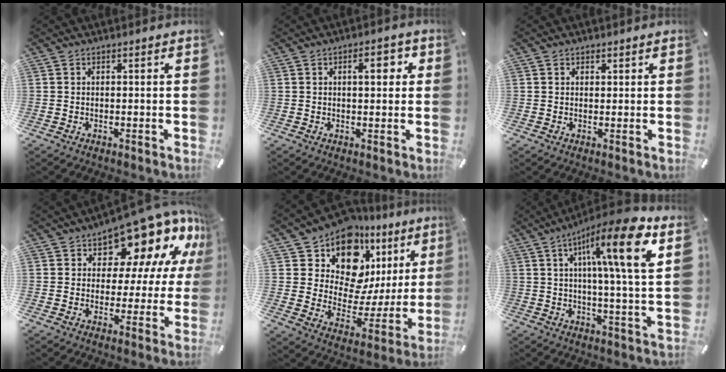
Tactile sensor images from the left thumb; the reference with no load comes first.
{"total": 5.3, "force": [1.5, 2.5, 4.4], "torque": [-0.051, -0.003, 0.013]}
{"total": 1.2, "force": [0.5, 1.1, 0.1], "torque": [0.005, 0.001, 0.006]}
{"total": 16.1, "force": [12.0, 8.0, 7.3], "torque": [-0.113, -0.098, 0.204]}
{"total": 15.3, "force": [11.3, 8.6, 5.8], "torque": [-0.101, -0.112, 0.195]}
{"total": 17.5, "force": [6.8, 2.7, 15.9], "torque": [-0.258, -0.022, 0.092]}